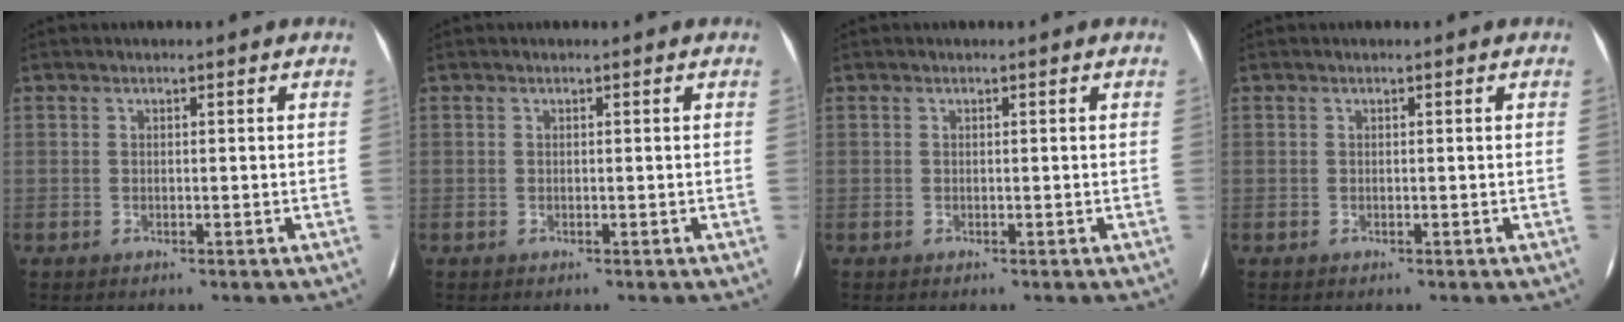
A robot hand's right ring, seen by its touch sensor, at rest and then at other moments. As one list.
[{"total": 0.0}, {"total": 0.0}, {"total": 0.0}]